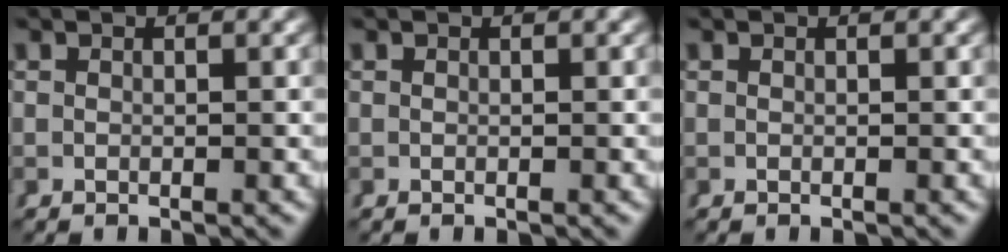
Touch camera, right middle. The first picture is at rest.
{"total": 0.0}
{"total": 0.0}